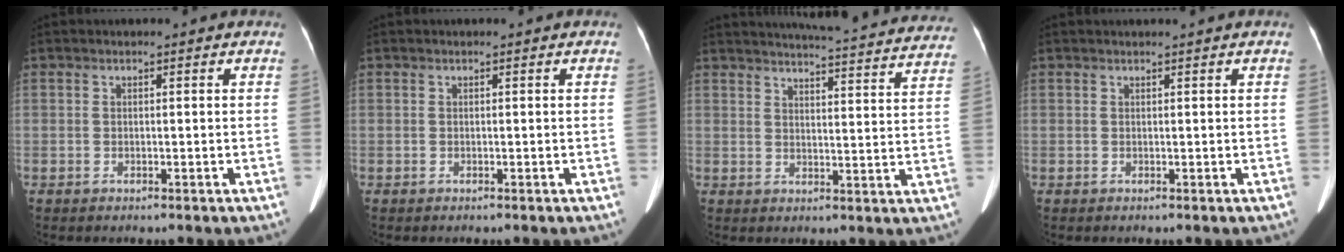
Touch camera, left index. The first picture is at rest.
{"total": 0.0}
{"total": 26.1, "force": [24.8, 2.0, 7.9], "torque": [-0.110, -0.062, 0.283]}
{"total": 1.2, "force": [1.1, -0.3, 0.5], "torque": [-0.008, 0.012, 0.024]}